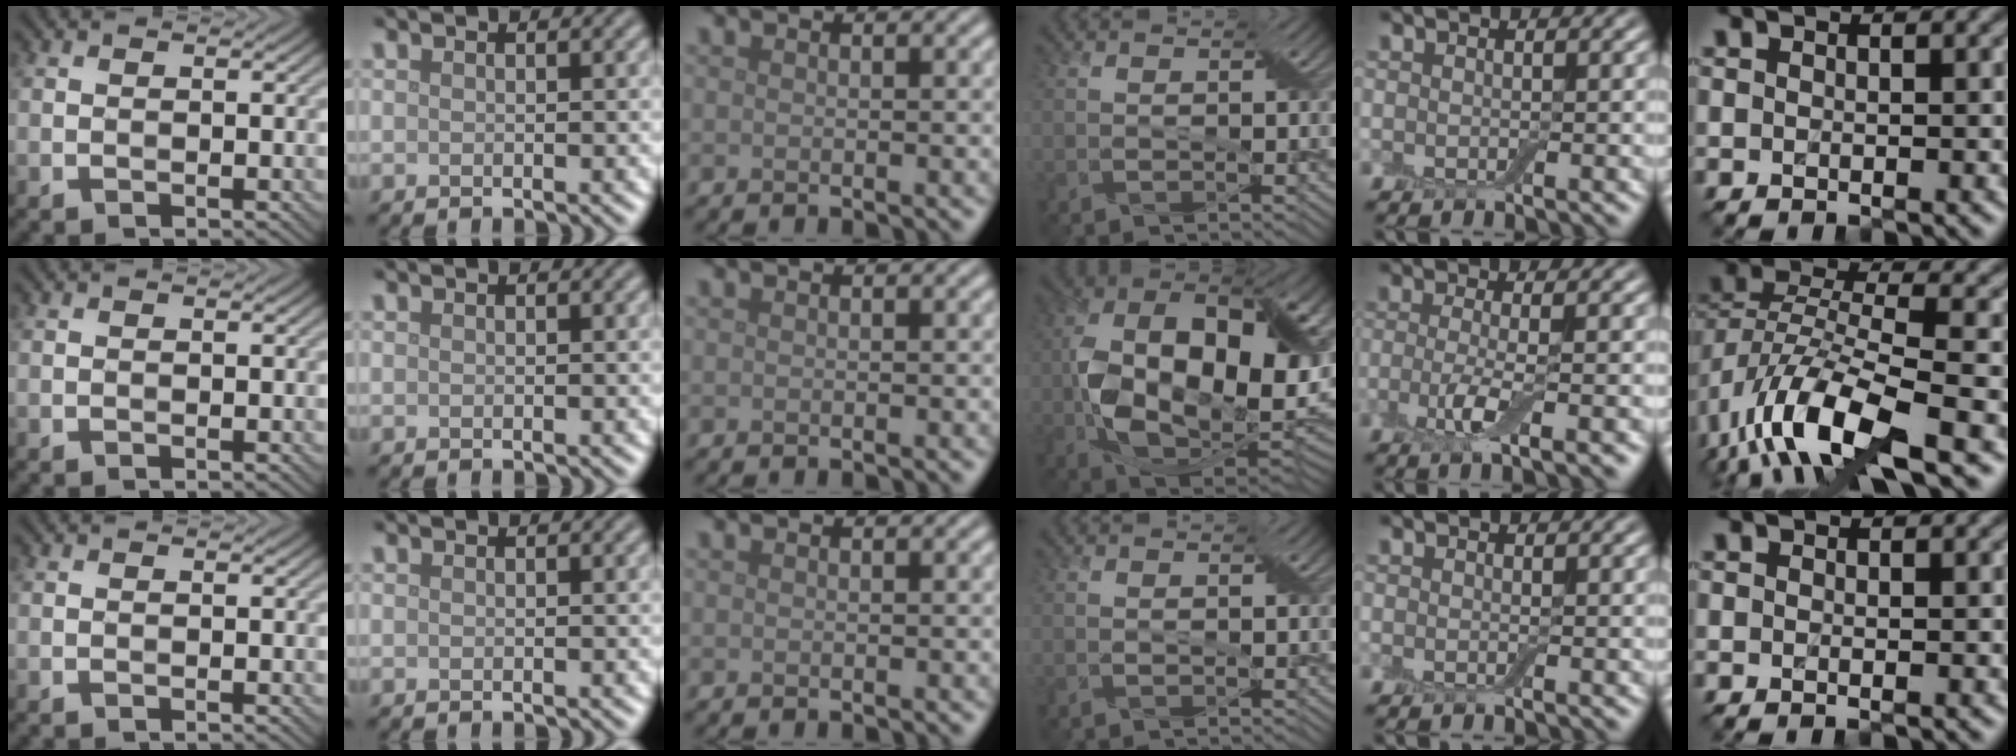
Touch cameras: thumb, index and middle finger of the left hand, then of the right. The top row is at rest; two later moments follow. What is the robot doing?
{"motion": "insert", "object": "drawer"}